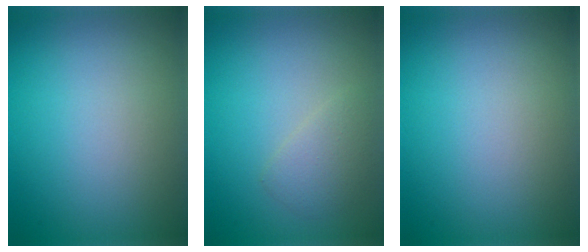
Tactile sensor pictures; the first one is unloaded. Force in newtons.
{"total": 1.7, "press": 1.7, "slide": 0.1}
{"total": 0.0}